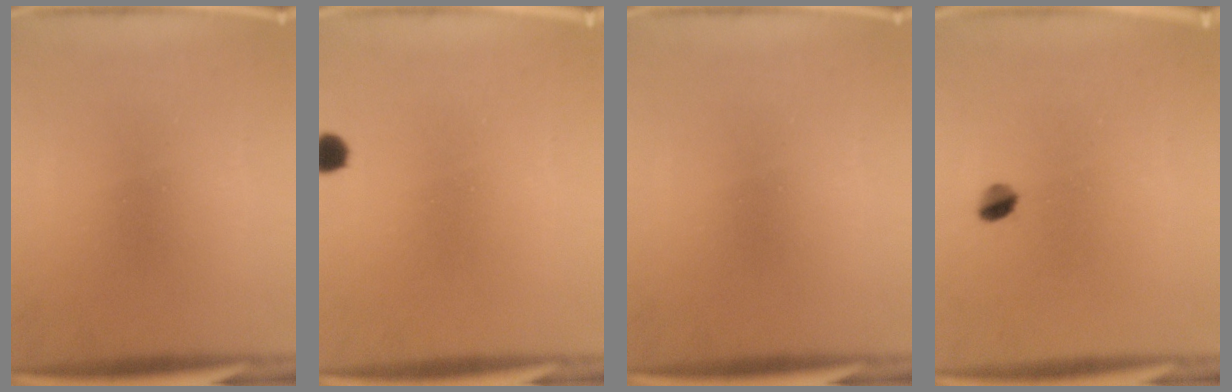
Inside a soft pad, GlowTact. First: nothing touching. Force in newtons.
{"total": 2.1}
{"total": 0.0}
{"total": 2.5}